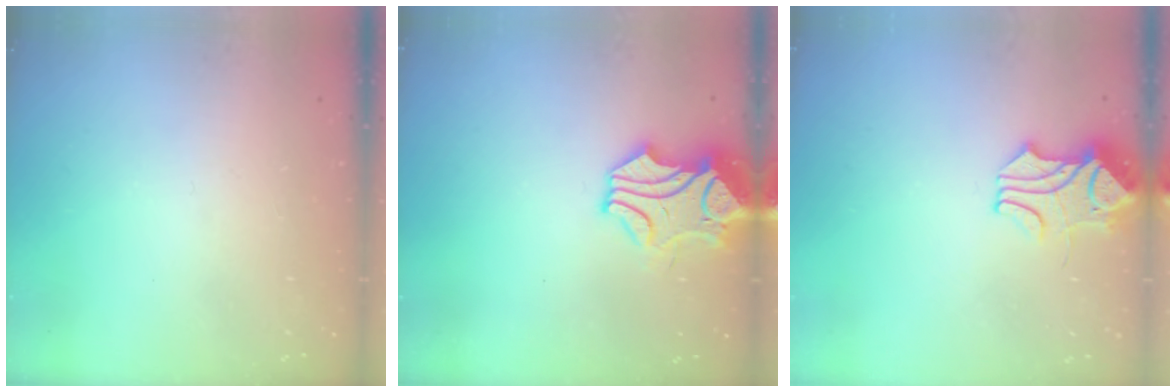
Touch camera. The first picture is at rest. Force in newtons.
{"total": 2.7, "press": 2.3, "slide": 1.5}
{"total": 2.2, "press": 2.0, "slide": 0.7}